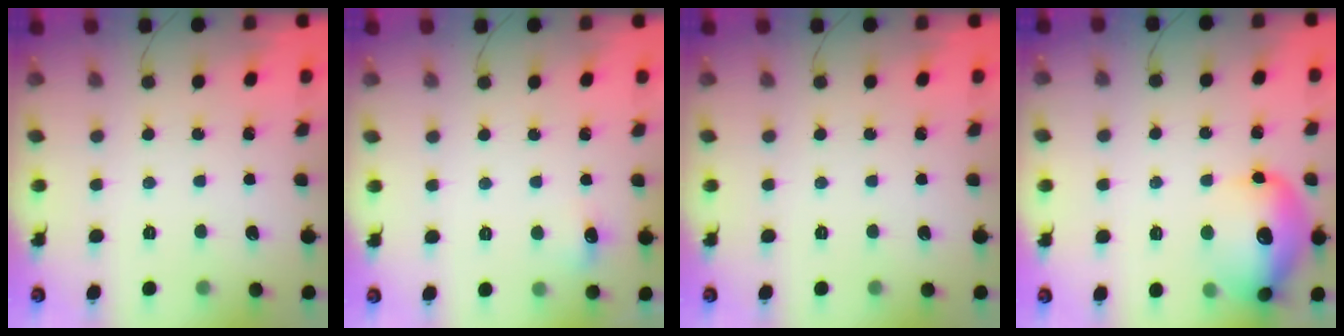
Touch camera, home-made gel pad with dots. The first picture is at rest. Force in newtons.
{"total": 4.8, "press": 4.6, "slide": 1.6}
{"total": 0.0}
{"total": 17.1, "press": 17.1, "slide": 1.3}